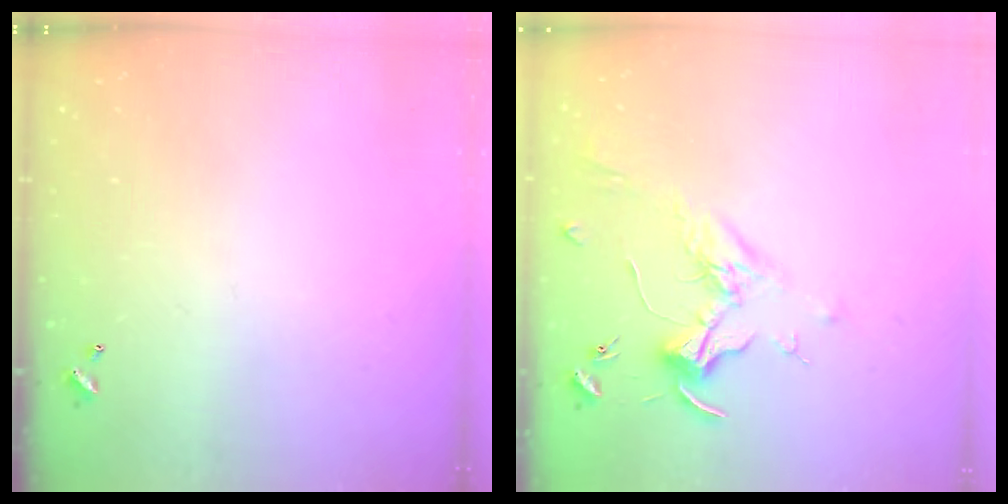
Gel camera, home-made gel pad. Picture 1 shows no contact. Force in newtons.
{"total": 1.9, "press": 1.7, "slide": 0.8}